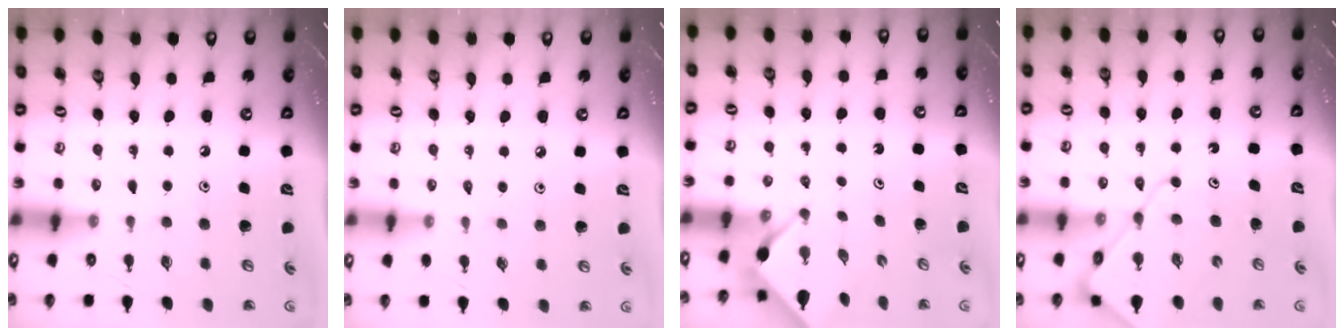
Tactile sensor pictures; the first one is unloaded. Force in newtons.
{"total": 2.2, "press": 2.1, "slide": 0.5}
{"total": 2.6, "press": 2.6, "slide": 0.3}
{"total": 12.9, "press": 12.8, "slide": 1.4}